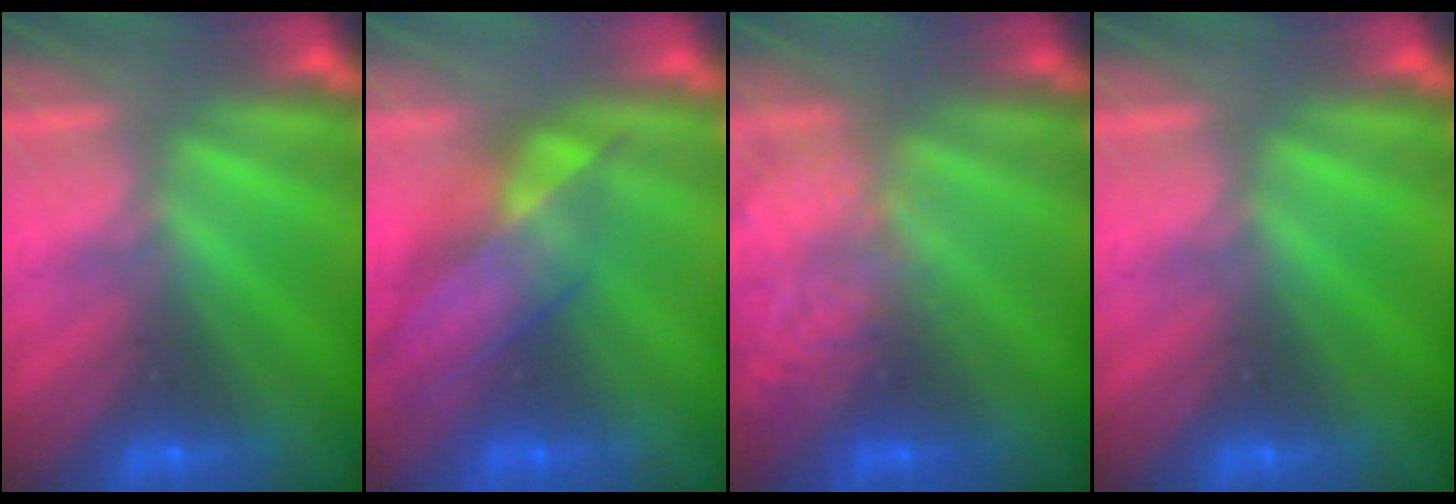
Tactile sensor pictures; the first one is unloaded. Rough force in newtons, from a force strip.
{"total": 3.7}
{"total": 2.1}
{"total": 0.0}